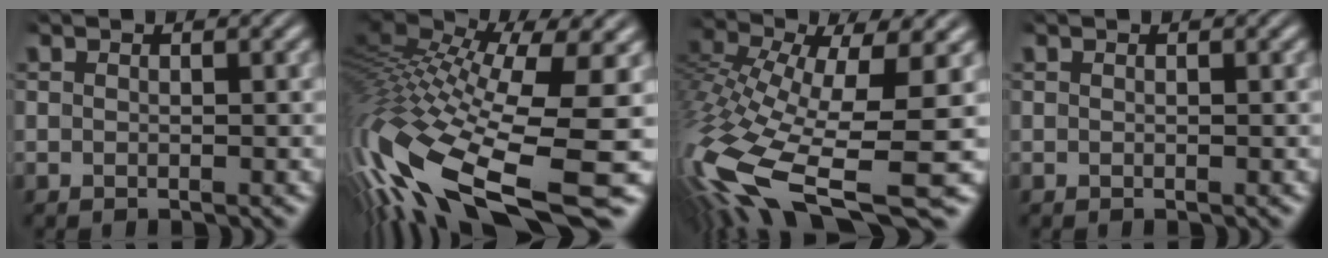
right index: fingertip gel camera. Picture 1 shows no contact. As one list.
[{"total": 12.1, "force": [-3.9, 5.7, 10.0], "torque": [-0.226, -0.052, -0.039]}, {"total": 10.3, "force": [-5.0, 4.6, 7.8], "torque": [-0.188, -0.069, -0.045]}, {"total": 0.0}]